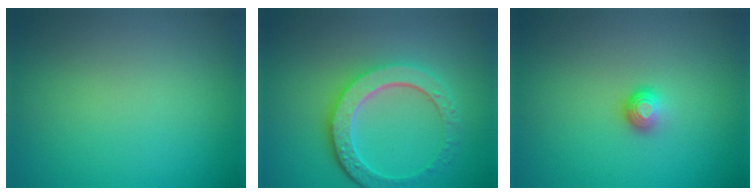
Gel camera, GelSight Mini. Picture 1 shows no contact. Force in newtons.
{"total": 6.0, "press": 4.4, "slide": 4.0}
{"total": 1.6, "press": 1.1, "slide": 1.1}